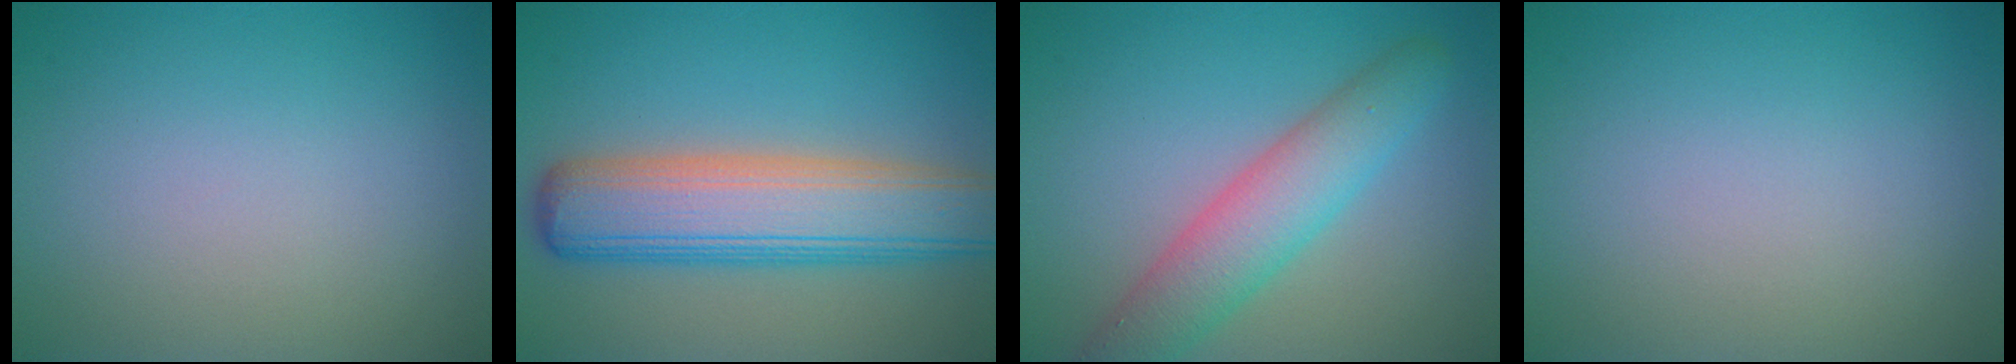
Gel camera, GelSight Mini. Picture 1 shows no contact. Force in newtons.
{"total": 8.8, "press": 8.8, "slide": 0.4}
{"total": 5.5, "press": 5.5, "slide": 0.4}
{"total": 0.0}